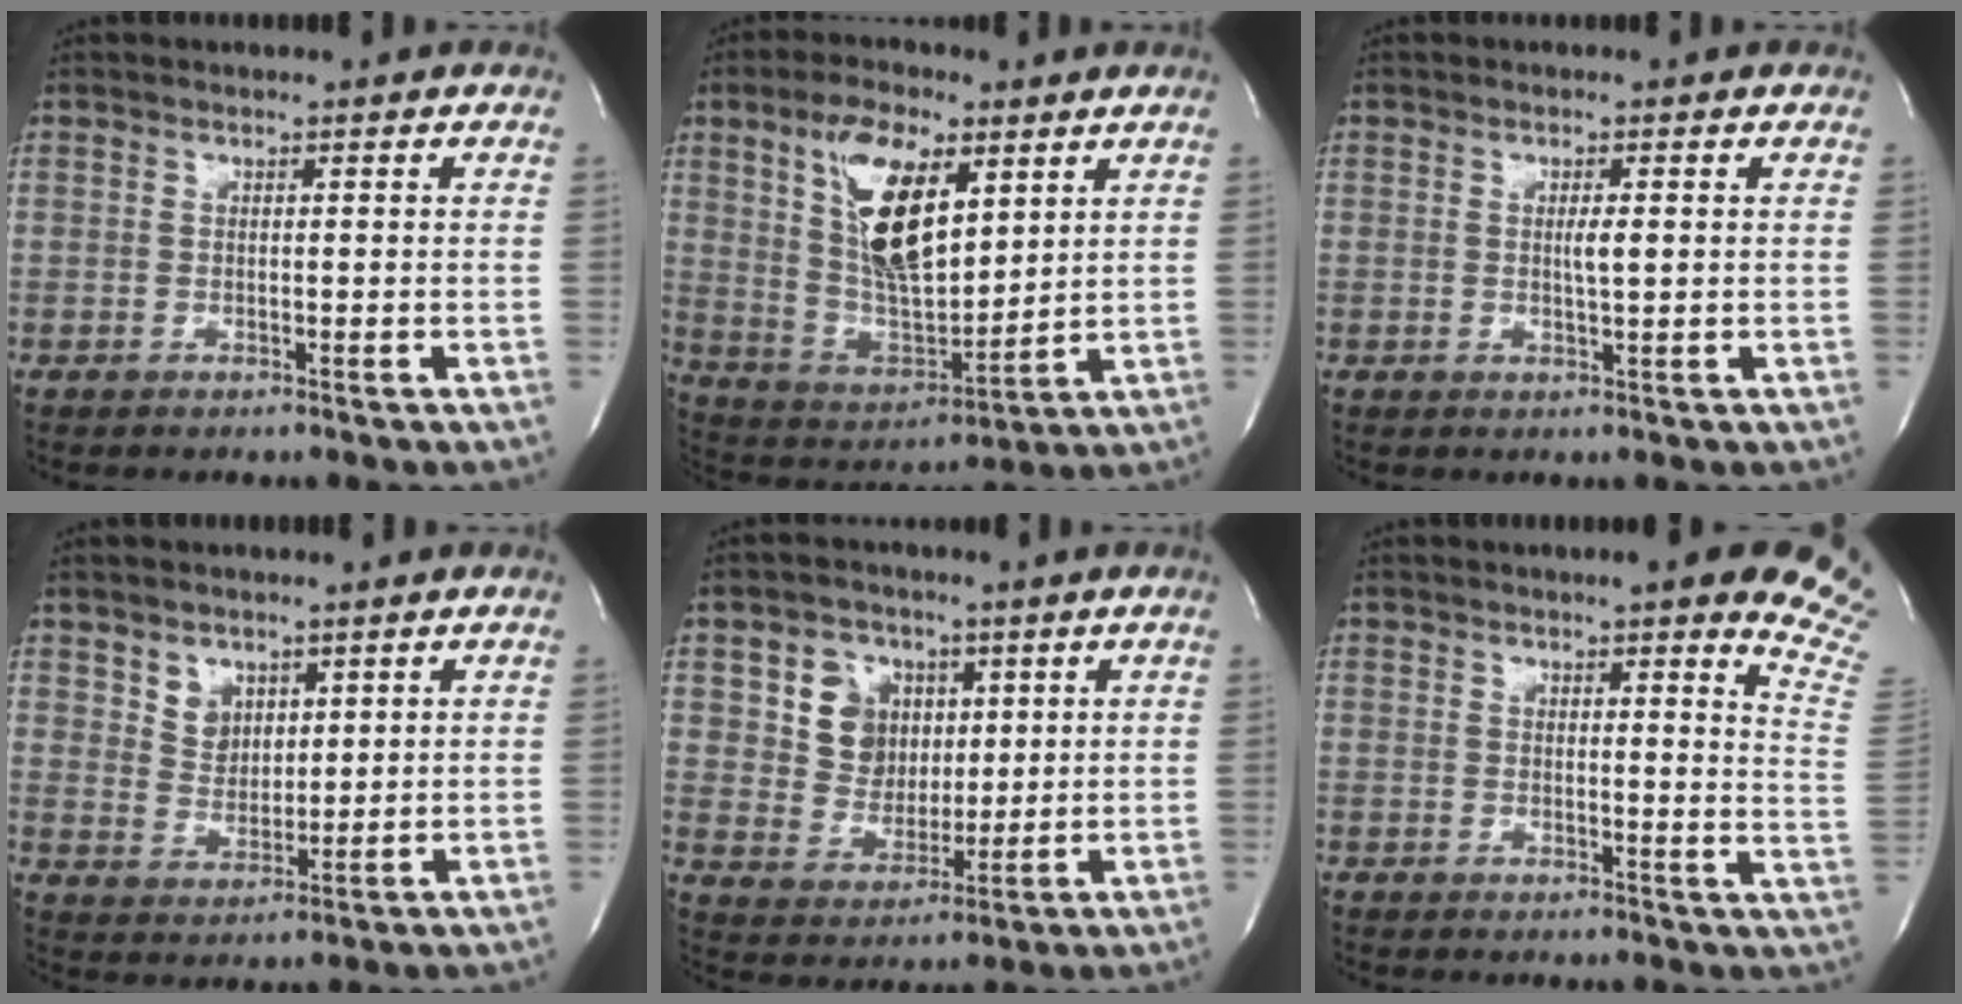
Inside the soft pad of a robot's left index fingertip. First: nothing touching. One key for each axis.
{"total": 14.5, "fx": 6.0, "fy": 5.5, "fz": 12.0, "tx": -0.233, "ty": 0.000, "tz": 0.114}
{"total": 2.0, "fx": 0.0, "fy": 0.3, "fz": 2.0, "tx": -0.038, "ty": -0.005, "tz": -0.001}
{"total": 4.3, "fx": 2.4, "fy": 3.2, "fz": 1.5, "tx": -0.030, "ty": -0.002, "tz": 0.053}
{"total": 7.9, "fx": 2.9, "fy": 6.9, "fz": 2.6, "tx": -0.053, "ty": 0.014, "tz": 0.061}
{"total": 15.6, "fx": 12.5, "fy": 1.4, "fz": 9.1, "tx": -0.097, "ty": -0.065, "tz": 0.114}